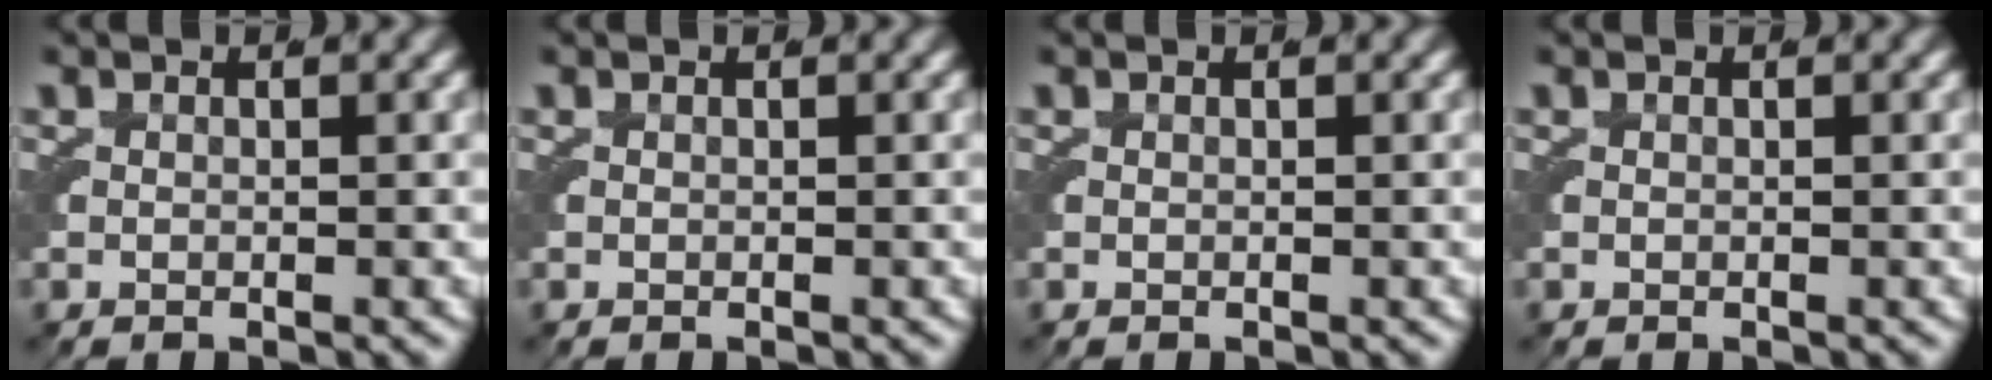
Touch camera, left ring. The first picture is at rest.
{"total": 0.0}
{"total": 0.0}
{"total": 0.0}